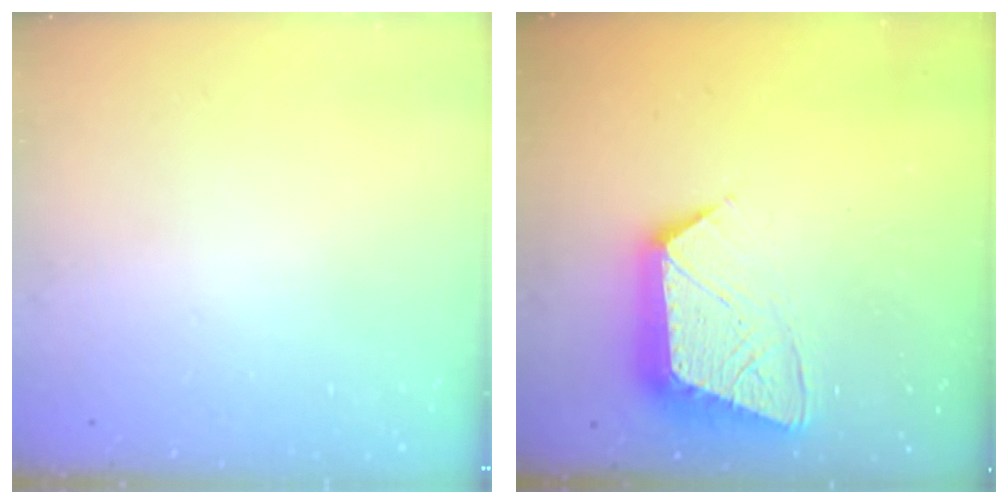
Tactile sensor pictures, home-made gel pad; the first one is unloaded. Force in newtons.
{"total": 12.6, "press": 12.6, "slide": 1.0}